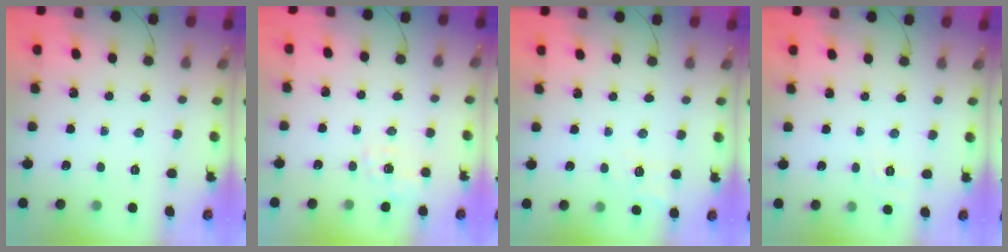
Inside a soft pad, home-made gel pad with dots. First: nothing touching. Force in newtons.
{"total": 2.1, "press": 1.6, "slide": 1.4}
{"total": 8.5, "press": 8.2, "slide": 2.2}
{"total": 6.2, "press": 6.0, "slide": 1.8}